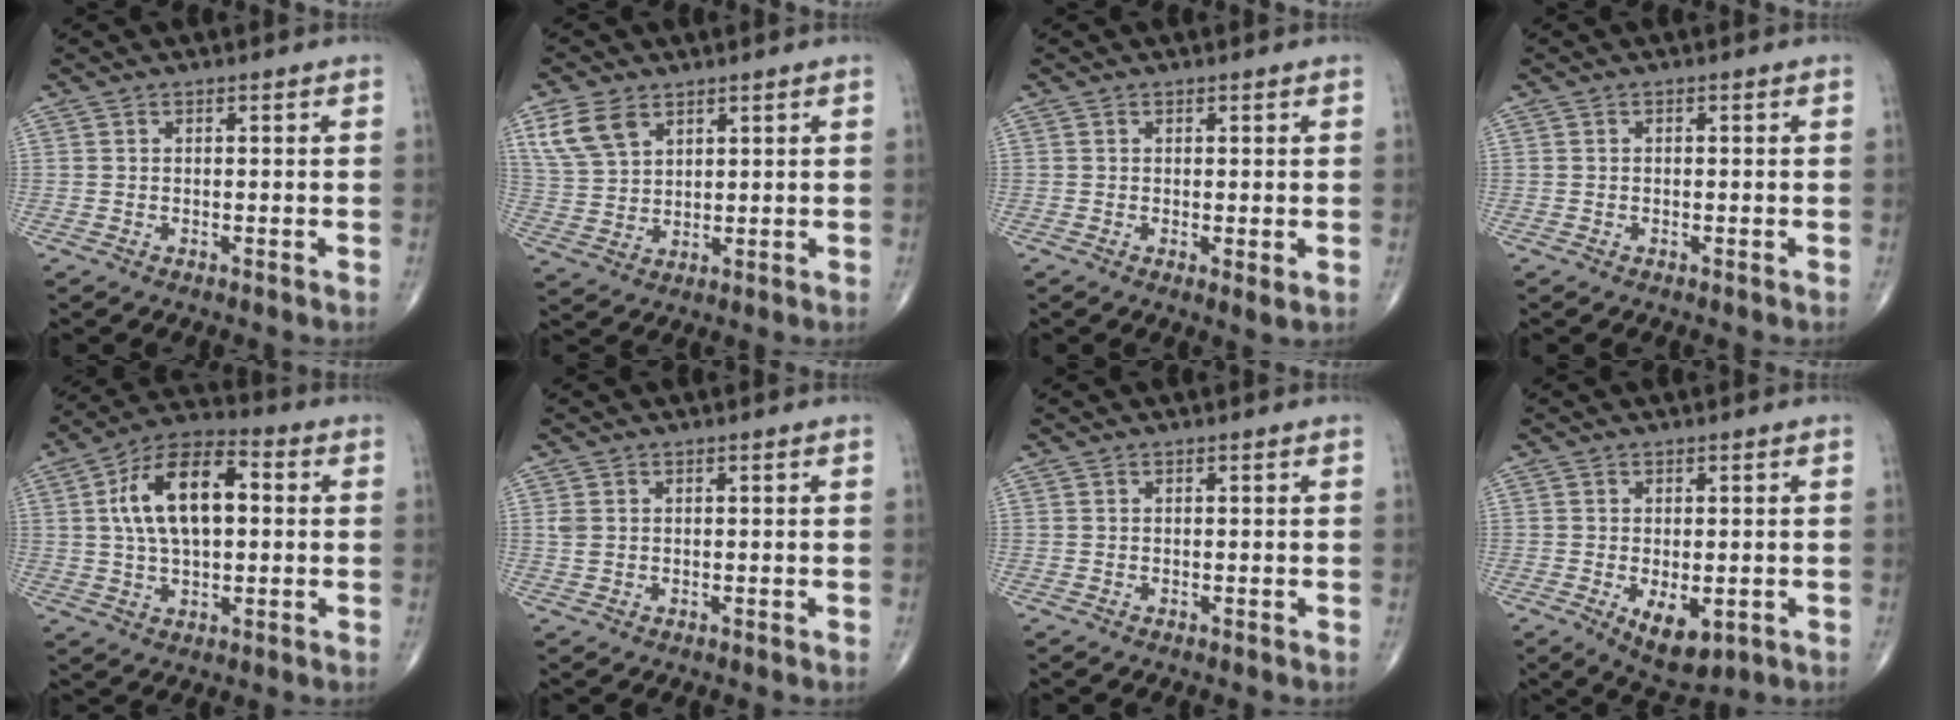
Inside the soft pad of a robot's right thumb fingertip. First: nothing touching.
{"total": 8.1, "force": [4.5, 4.9, 4.6], "torque": [-0.086, -0.009, 0.098]}
{"total": 1.8, "force": [0.0, 0.5, 1.7], "torque": [-0.030, -0.009, -0.001]}
{"total": 0.0}
{"total": 15.3, "force": [2.2, 8.1, 12.8], "torque": [-0.215, 0.023, 0.032]}
{"total": 1.6, "force": [0.3, 1.2, 1.0], "torque": [-0.027, 0.003, 0.011]}
{"total": 0.0}
{"total": 7.0, "force": [-1.9, 3.6, 5.7], "torque": [-0.081, -0.011, -0.017]}